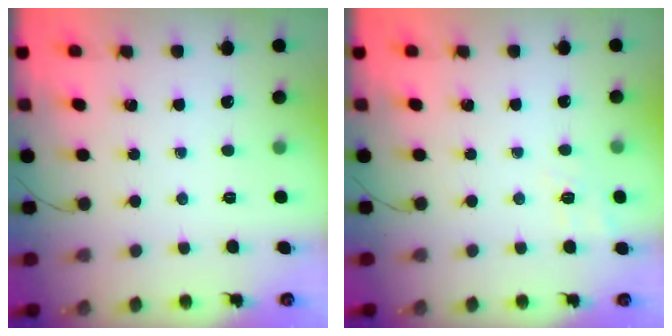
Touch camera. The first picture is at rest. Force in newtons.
{"total": 9.1, "press": 8.9, "slide": 1.9}